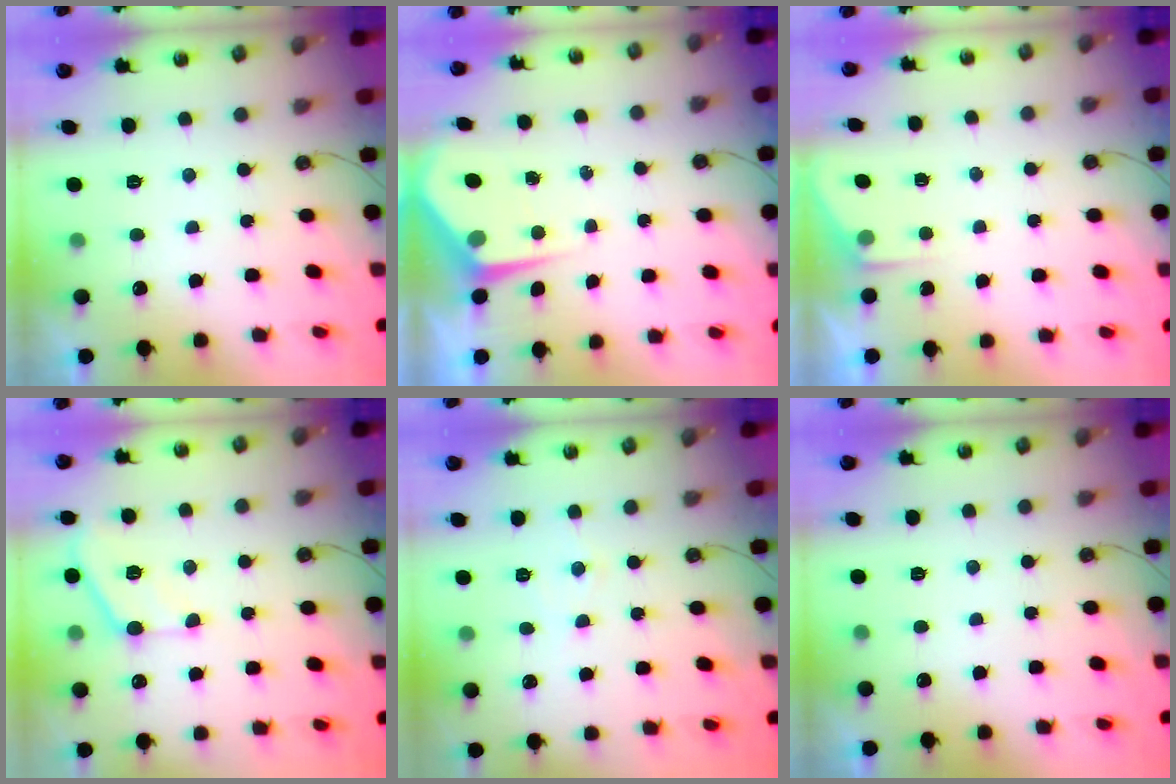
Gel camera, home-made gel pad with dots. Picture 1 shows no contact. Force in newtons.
{"total": 4.8, "press": 4.7, "slide": 0.6}
{"total": 2.7, "press": 2.6, "slide": 0.4}
{"total": 10.0, "press": 10.0, "slide": 0.3}
{"total": 5.2, "press": 5.2, "slide": 0.5}
{"total": 0.0}